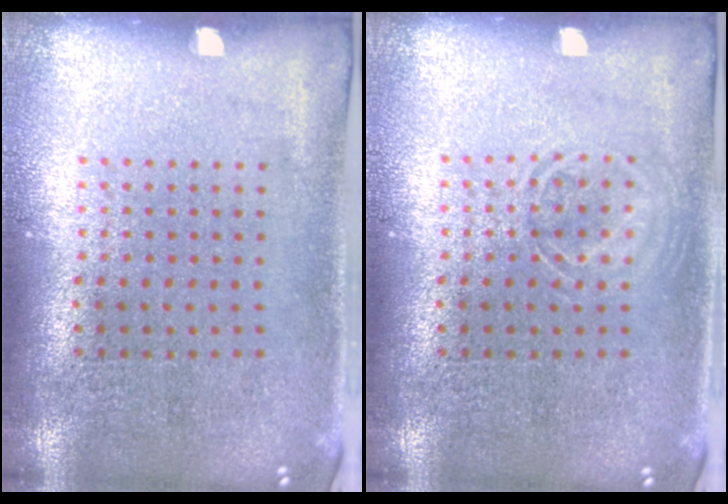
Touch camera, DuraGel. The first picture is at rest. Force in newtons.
{"total": 1.6, "press": 1.6, "slide": 0.2}